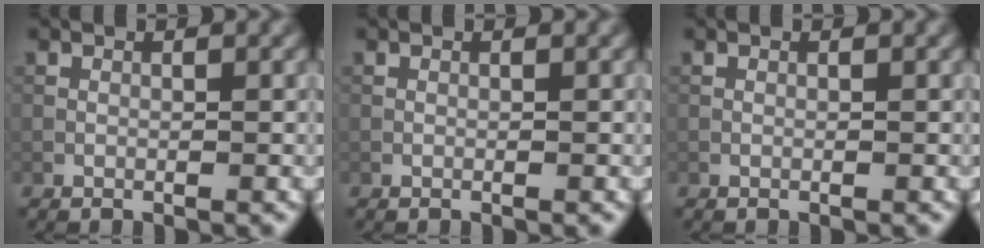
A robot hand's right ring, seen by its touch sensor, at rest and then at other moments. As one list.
[{"total": 0.0}, {"total": 0.0}]